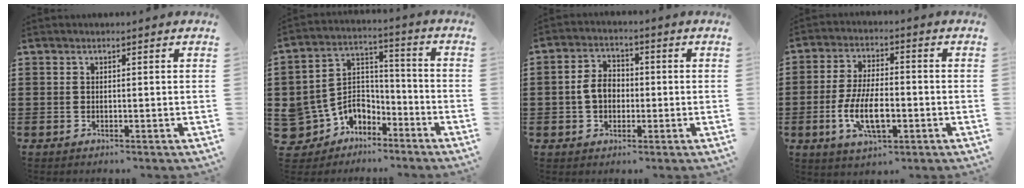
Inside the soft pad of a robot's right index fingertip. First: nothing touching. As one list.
[{"total": 6.4, "force": [-3.8, 5.1, 0.4], "torque": [-0.043, 0.006, -0.075]}, {"total": 5.0, "force": [-0.5, 3.6, 3.4], "torque": [-0.077, 0.010, -0.014]}, {"total": 8.8, "force": [-2.6, 3.8, 7.6], "torque": [-0.165, -0.007, -0.049]}]